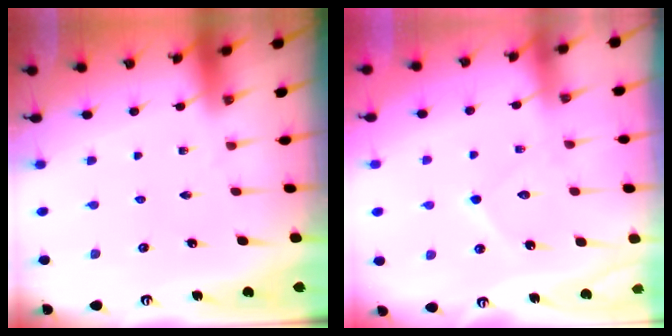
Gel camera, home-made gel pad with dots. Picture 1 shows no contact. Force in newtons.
{"total": 9.4, "press": 9.4, "slide": 0.7}